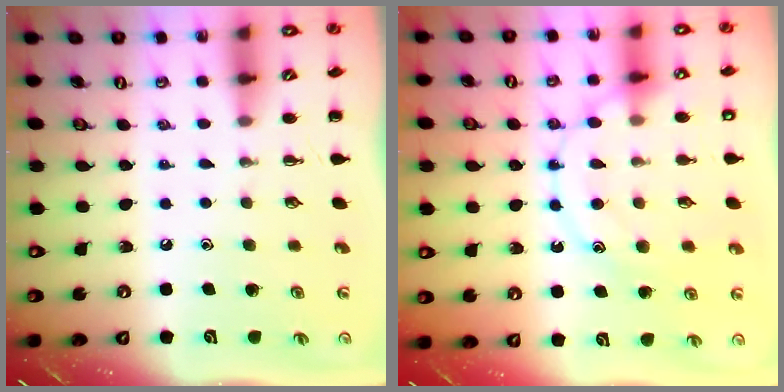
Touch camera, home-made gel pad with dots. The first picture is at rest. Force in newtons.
{"total": 14.2, "press": 14.2, "slide": 0.9}